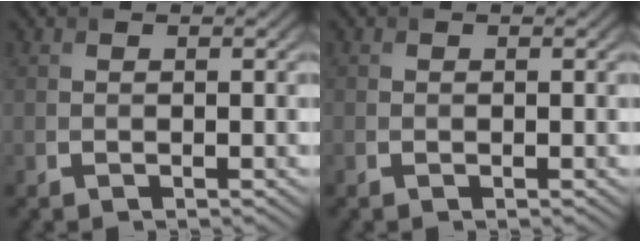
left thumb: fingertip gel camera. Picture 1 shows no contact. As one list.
[{"total": 0.7, "force": [-0.5, -0.2, -0.4], "torque": [0.015, -0.005, -0.013]}]